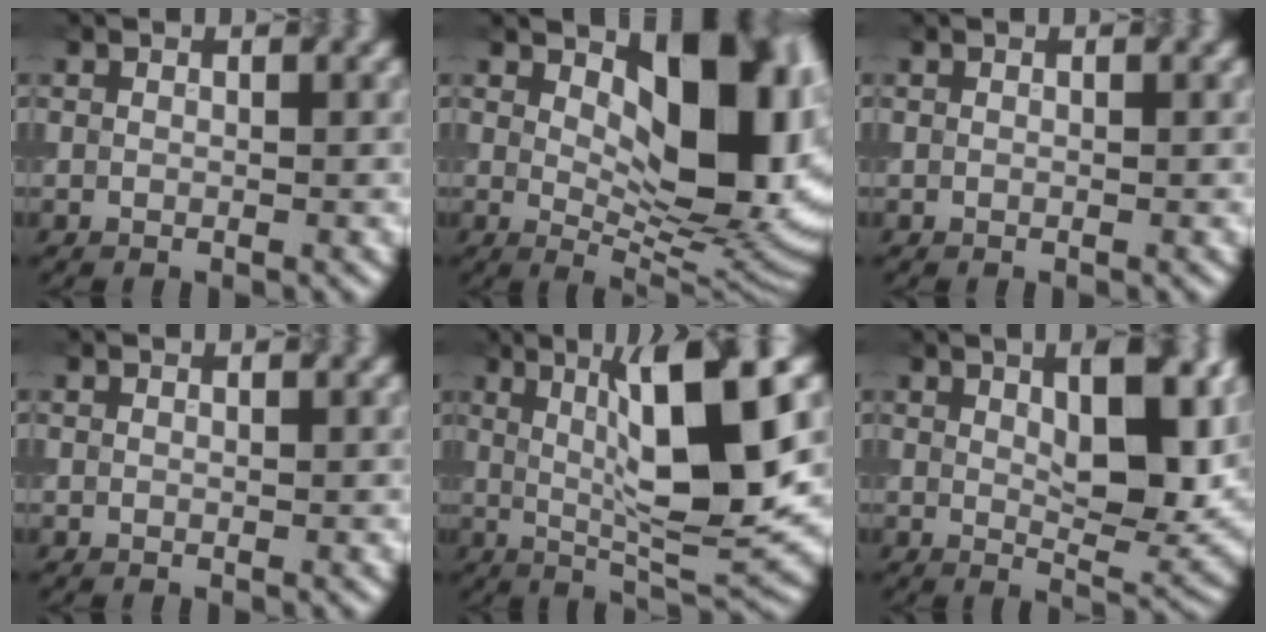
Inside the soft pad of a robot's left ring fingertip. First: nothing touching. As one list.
[{"total": 11.3, "force": [2.8, 5.7, 9.4], "torque": [-0.116, -0.004, 0.047]}, {"total": 0.0}, {"total": 0.0}, {"total": 10.9, "force": [2.3, 2.2, 10.4], "torque": [-0.153, -0.001, 0.046]}, {"total": 7.9, "force": [2.2, 2.9, 7.0], "torque": [-0.101, 0.000, 0.035]}]